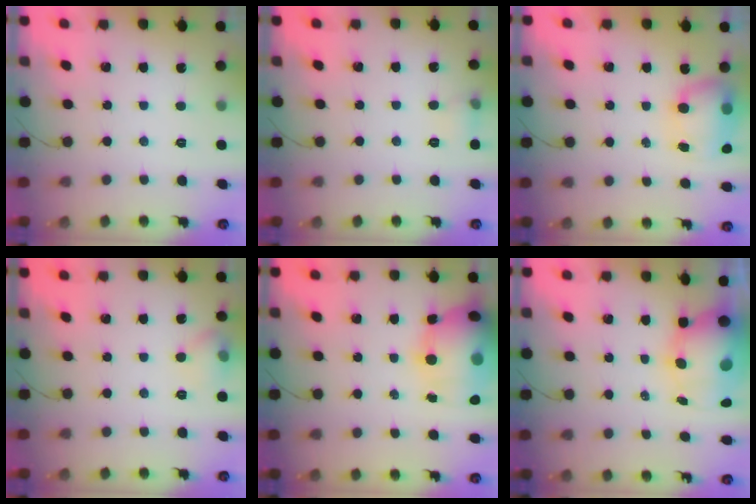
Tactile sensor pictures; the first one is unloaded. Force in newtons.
{"total": 5.7, "press": 5.2, "slide": 2.2}
{"total": 7.9, "press": 7.7, "slide": 1.9}
{"total": 9.5, "press": 6.2, "slide": 7.2}
{"total": 20.8, "press": 20.4, "slide": 4.1}
{"total": 10.6, "press": 10.2, "slide": 2.9}